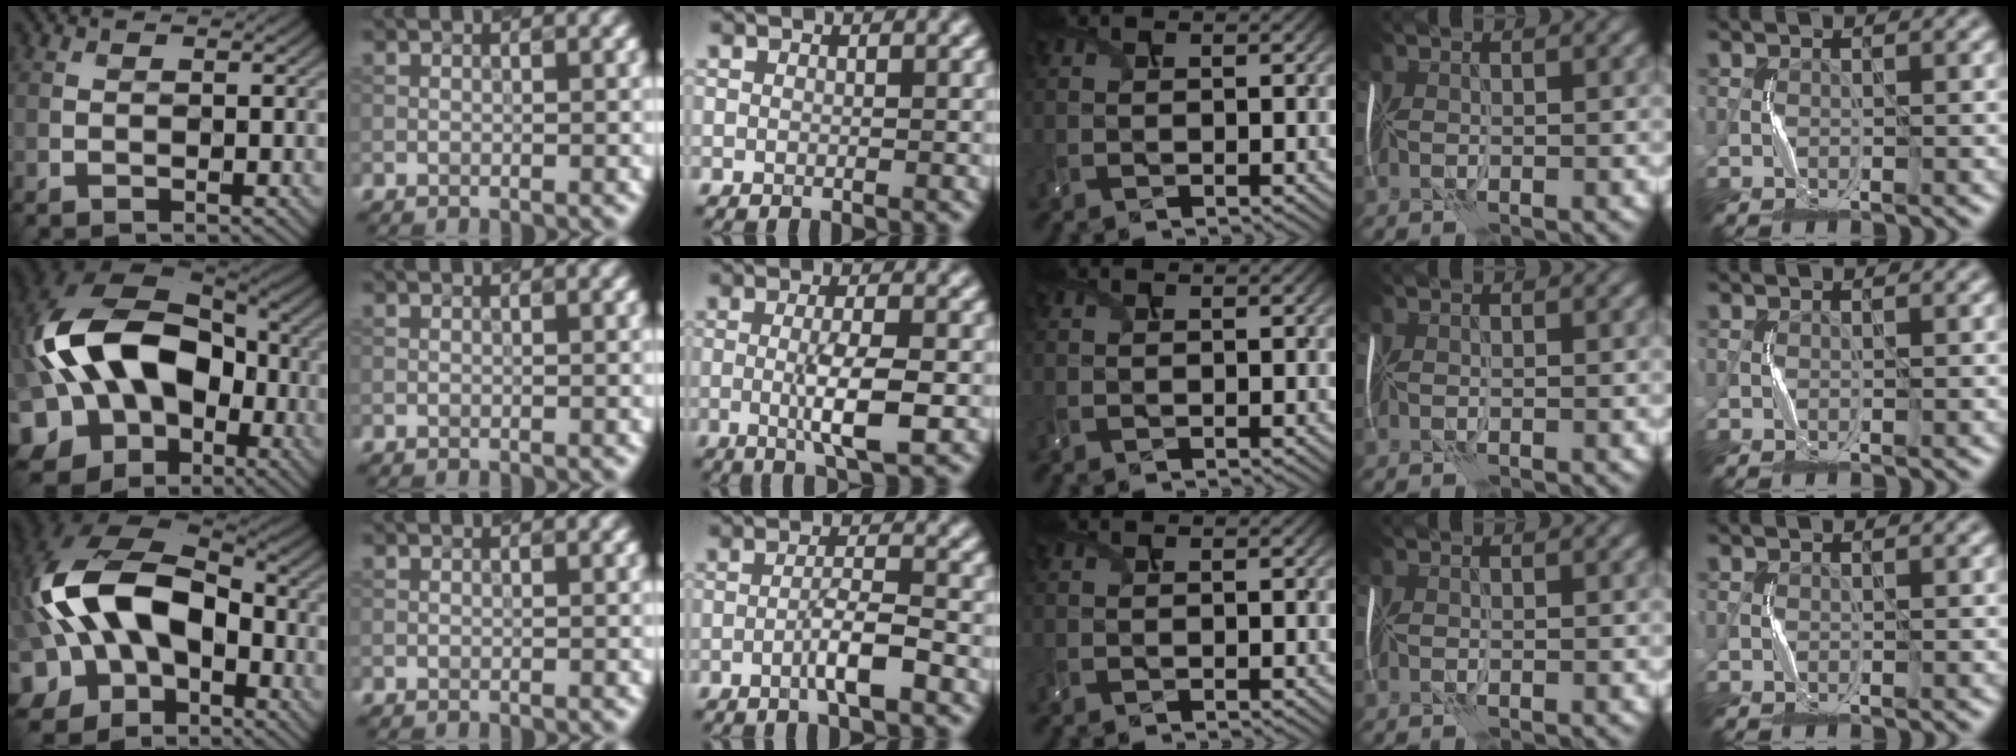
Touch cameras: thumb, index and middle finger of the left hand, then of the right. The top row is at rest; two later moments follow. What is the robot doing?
{"motion": "shake", "object": "handbell"}